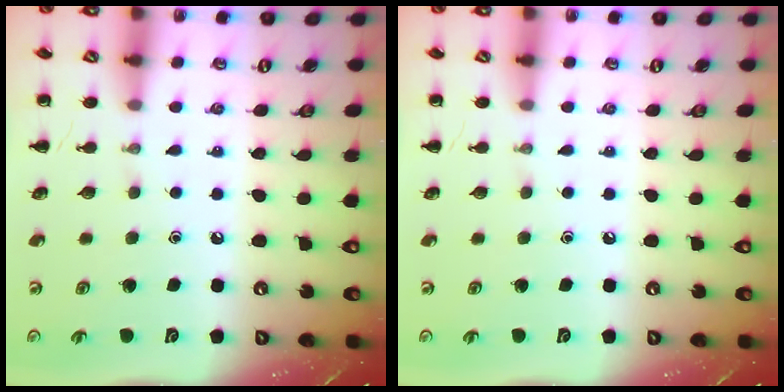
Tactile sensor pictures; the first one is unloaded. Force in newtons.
{"total": 0.0}